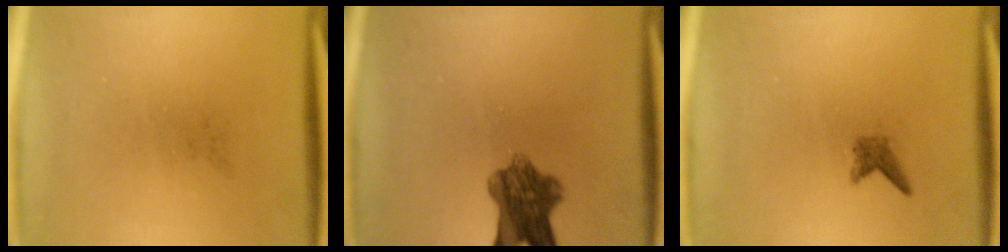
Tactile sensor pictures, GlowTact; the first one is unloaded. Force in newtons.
{"total": 7.4}
{"total": 1.2}